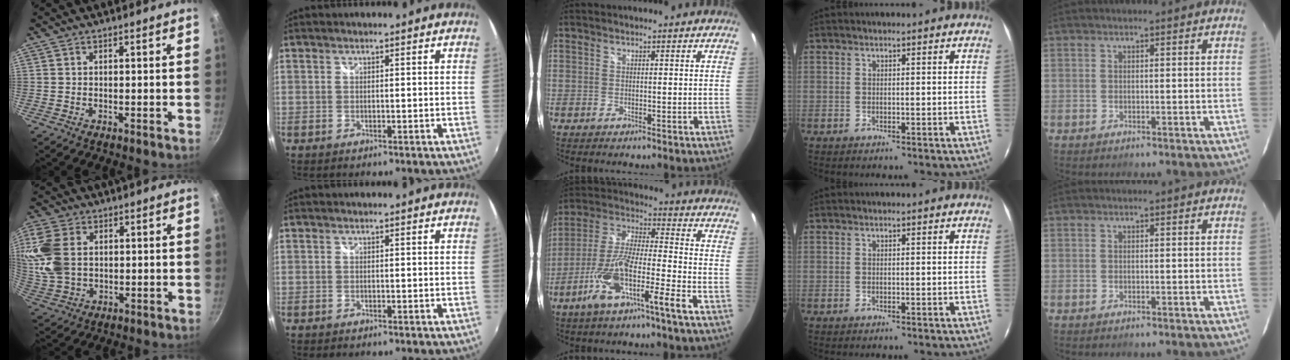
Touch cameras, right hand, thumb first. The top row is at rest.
{"thumb": {"total": 11.0, "force": [2.1, 7.7, 7.6], "torque": [-0.153, -0.002, 0.046]}, "middle": {"total": 12.5, "force": [-7.1, 0.8, 10.2], "torque": [-0.210, -0.002, -0.133]}}